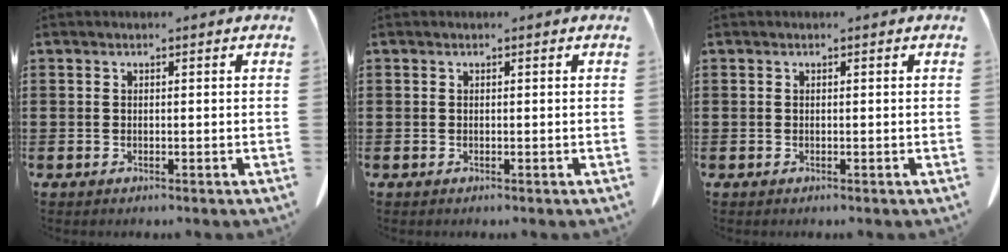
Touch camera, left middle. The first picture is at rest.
{"total": 0.0}
{"total": 0.0}